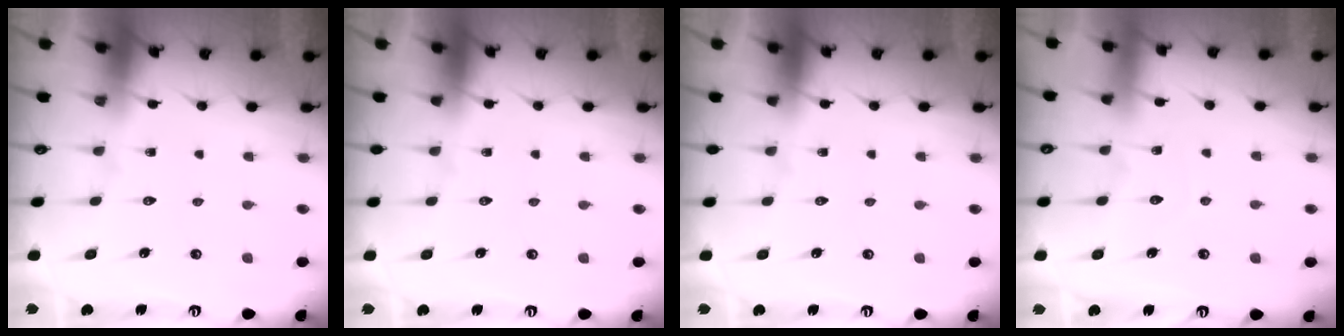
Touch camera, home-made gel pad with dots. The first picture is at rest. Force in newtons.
{"total": 0.0}
{"total": 0.0}
{"total": 3.7, "press": 3.7, "slide": 0.3}